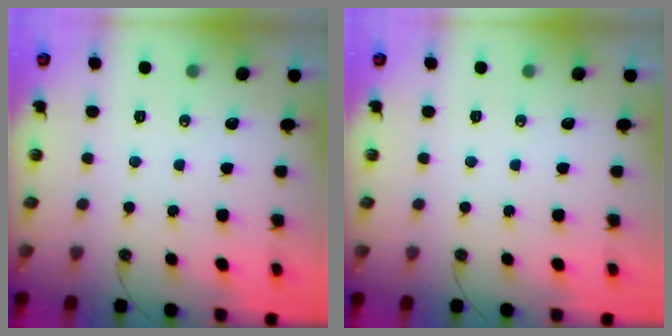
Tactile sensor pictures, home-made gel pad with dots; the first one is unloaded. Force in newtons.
{"total": 0.0}